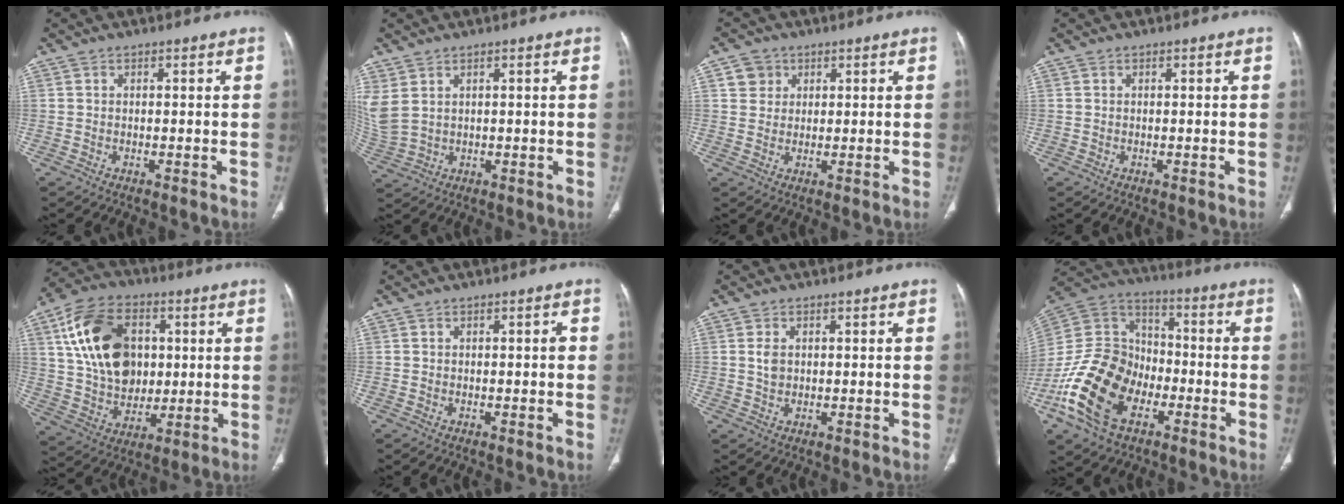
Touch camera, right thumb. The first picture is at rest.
{"total": 6.2, "force": [2.6, 3.8, 4.1], "torque": [-0.107, 0.000, 0.066]}
{"total": 3.3, "force": [1.4, 3.0, 0.4], "torque": [0.011, -0.005, 0.021]}
{"total": 0.0}
{"total": 19.2, "force": [4.5, 13.8, 12.6], "torque": [-0.195, -0.001, 0.086]}
{"total": 1.0, "force": [-0.2, 0.3, 0.9], "torque": [-0.012, 0.006, -0.003]}
{"total": 2.2, "force": [0.3, 1.6, 1.5], "torque": [-0.027, -0.003, 0.008]}
{"total": 21.2, "force": [-8.7, 13.3, 14.0], "torque": [-0.255, 0.052, -0.162]}